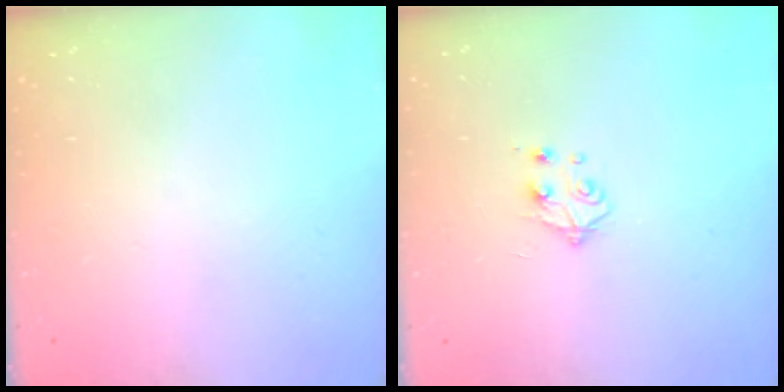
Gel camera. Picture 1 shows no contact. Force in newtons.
{"total": 4.9, "press": 4.9, "slide": 0.7}